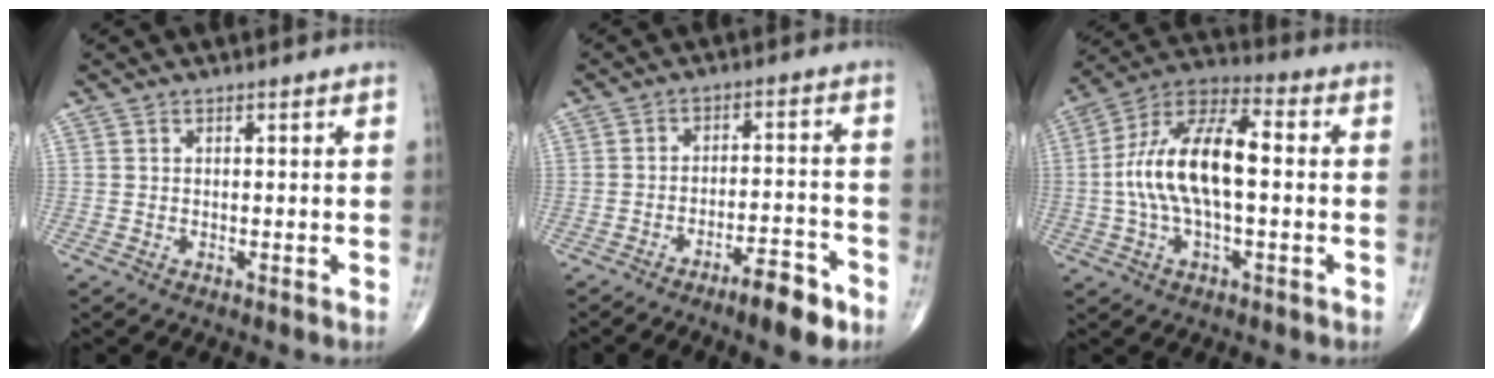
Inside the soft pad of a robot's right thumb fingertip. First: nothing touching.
{"total": 7.8, "force": [-5.2, 1.8, 5.5], "torque": [-0.083, 0.033, -0.079]}
{"total": 16.0, "force": [-0.2, 6.9, 14.4], "torque": [-0.280, 0.039, -0.011]}